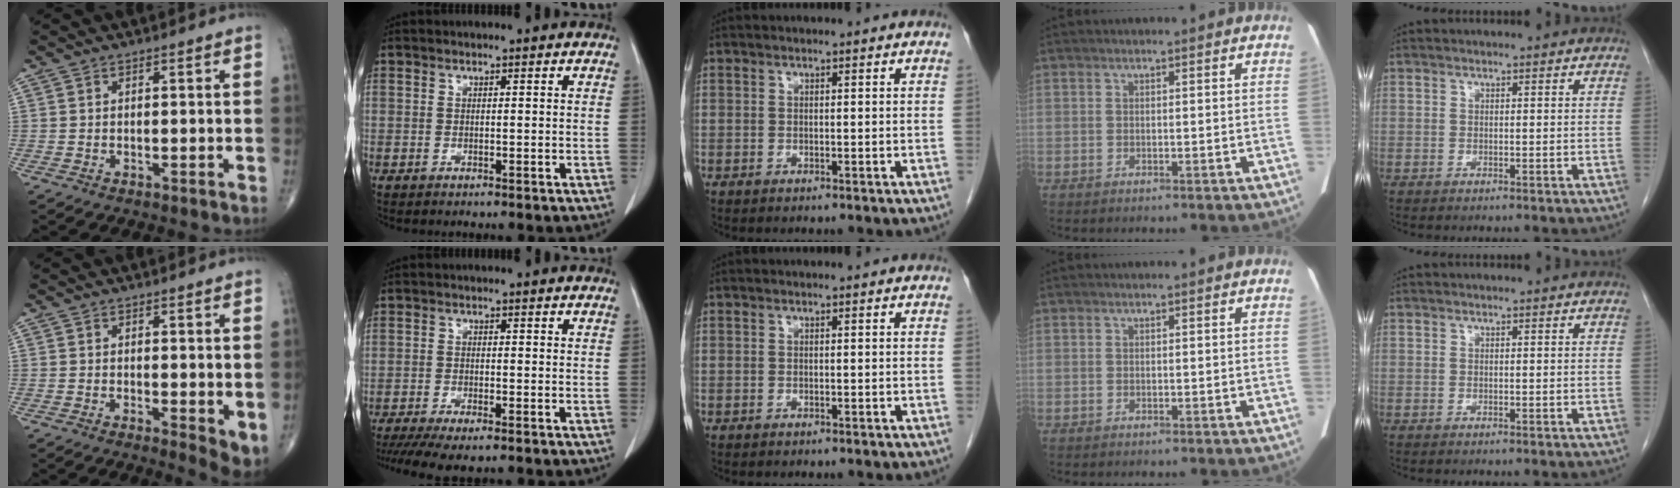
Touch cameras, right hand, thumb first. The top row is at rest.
{"thumb": {"total": 4.4, "force": [0.1, 1.5, 4.2], "torque": [-0.056, -0.014, 0.002]}, "index": {"total": 9.0, "force": [-7.2, 1.7, 5.2], "torque": [-0.076, -0.011, -0.112]}}